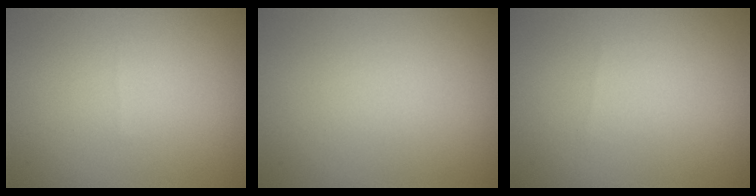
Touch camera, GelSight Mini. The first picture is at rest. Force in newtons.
{"total": 0.0}
{"total": 0.0}